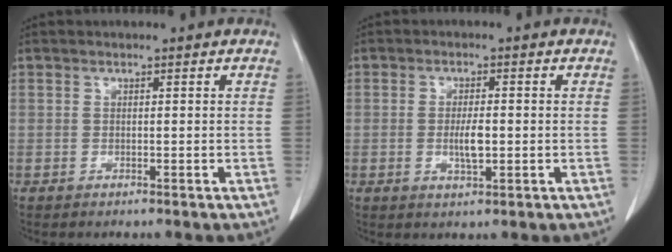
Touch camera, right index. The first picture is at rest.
{"total": 3.7, "force": [-0.5, 1.0, 3.6], "torque": [-0.069, -0.003, -0.006]}